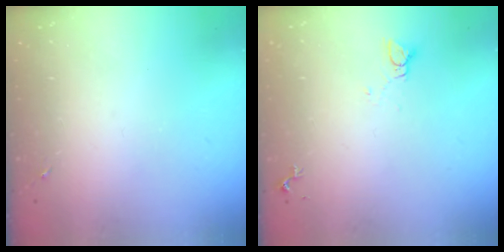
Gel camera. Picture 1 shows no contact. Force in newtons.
{"total": 2.8, "press": 2.8, "slide": 0.1}